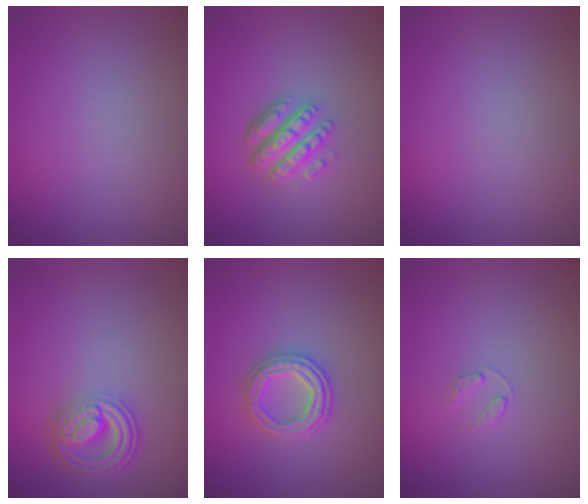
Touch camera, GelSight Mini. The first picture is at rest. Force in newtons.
{"total": 4.4, "press": 3.3, "slide": 2.9}
{"total": 0.0}
{"total": 4.5, "press": 3.5, "slide": 2.8}
{"total": 2.9, "press": 2.9, "slide": 0.6}
{"total": 0.8, "press": 0.5, "slide": 0.6}